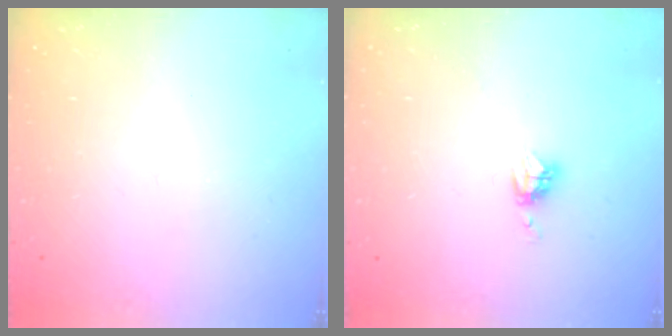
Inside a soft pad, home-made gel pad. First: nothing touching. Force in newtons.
{"total": 3.8, "press": 3.8, "slide": 0.4}